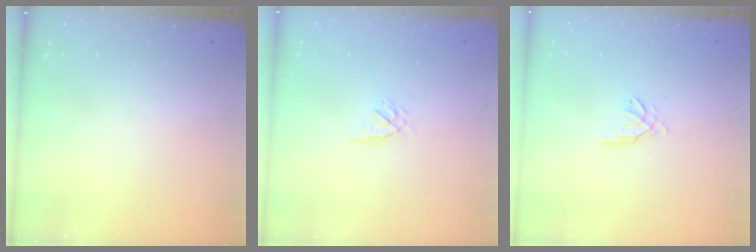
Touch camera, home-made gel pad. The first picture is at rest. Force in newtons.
{"total": 2.1, "press": 2.0, "slide": 0.5}
{"total": 2.6, "press": 2.6, "slide": 0.3}